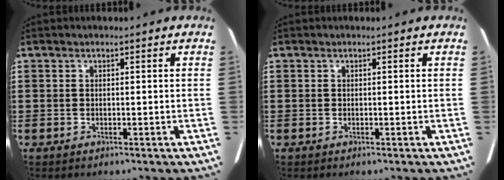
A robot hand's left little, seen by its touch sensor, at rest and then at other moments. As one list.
[{"total": 0.0}]